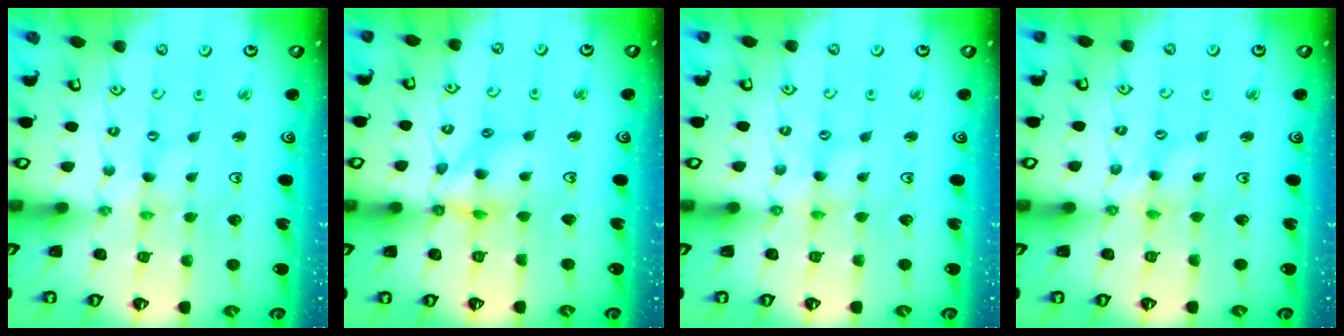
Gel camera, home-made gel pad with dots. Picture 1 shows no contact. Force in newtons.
{"total": 11.5, "press": 11.4, "slide": 1.4}
{"total": 2.4, "press": 2.3, "slide": 0.4}
{"total": 3.5, "press": 3.5, "slide": 0.4}